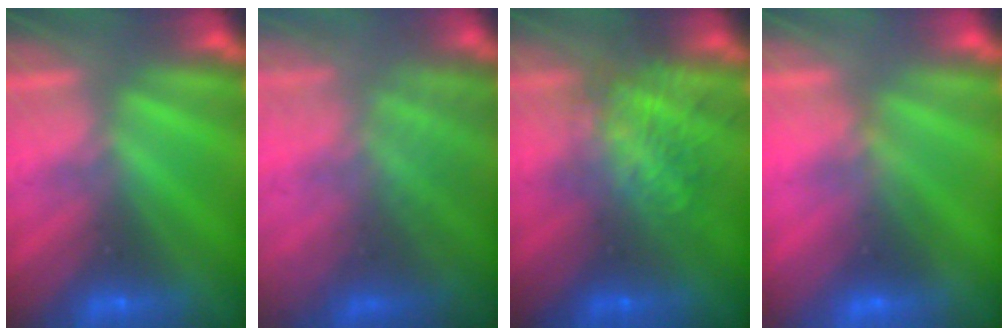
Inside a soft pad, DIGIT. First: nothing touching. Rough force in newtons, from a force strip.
{"total": 10.5}
{"total": 9.6}
{"total": 2.9}